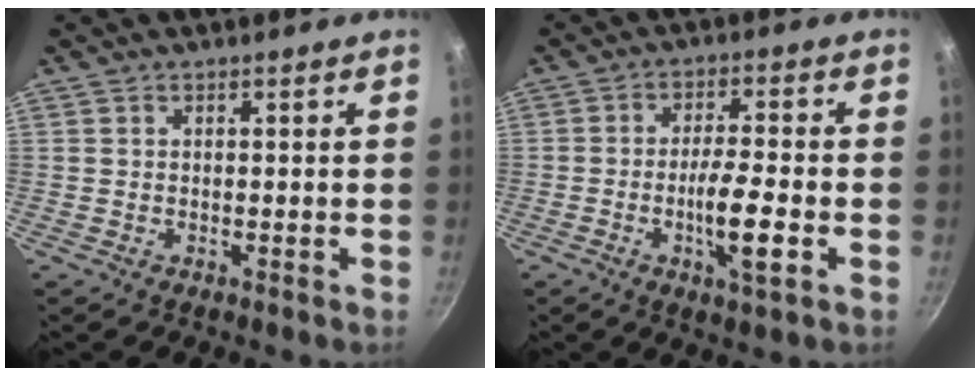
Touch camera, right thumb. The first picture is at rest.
{"total": 8.6, "force": [-2.6, 1.6, 8.0], "torque": [-0.138, 0.013, -0.046]}